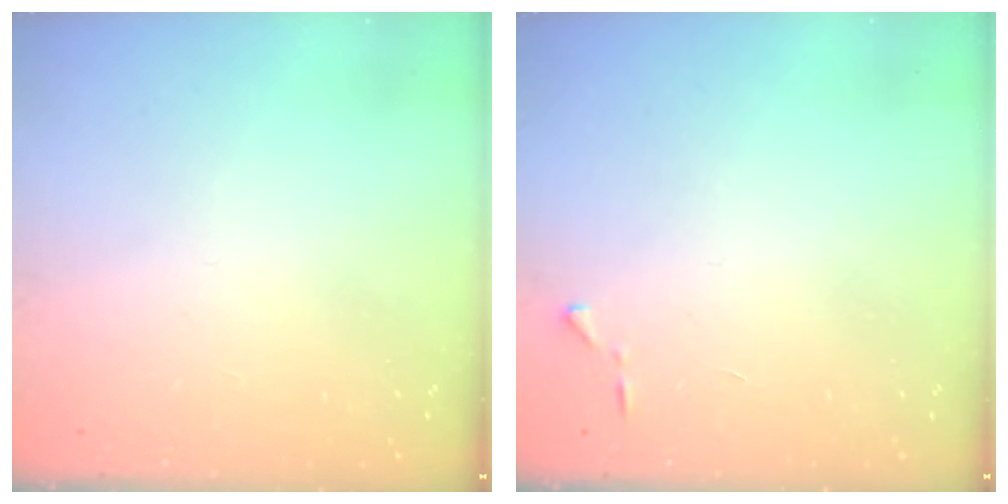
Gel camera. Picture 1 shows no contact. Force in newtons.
{"total": 3.6, "press": 3.6, "slide": 0.5}